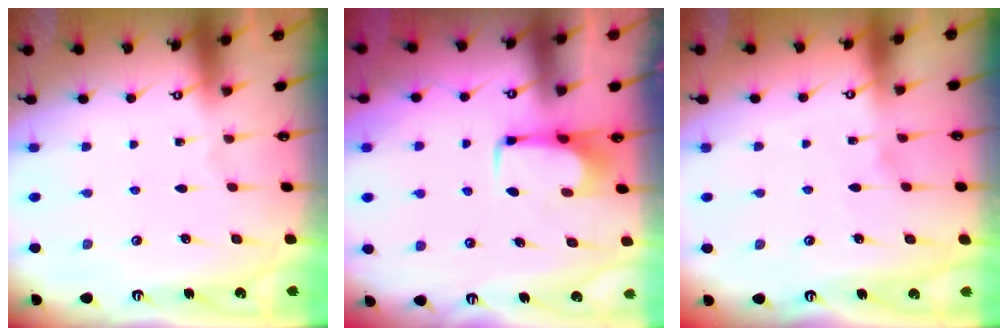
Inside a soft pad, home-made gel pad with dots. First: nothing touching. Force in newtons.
{"total": 1.6, "press": 1.5, "slide": 0.4}
{"total": 3.3, "press": 3.3, "slide": 0.5}